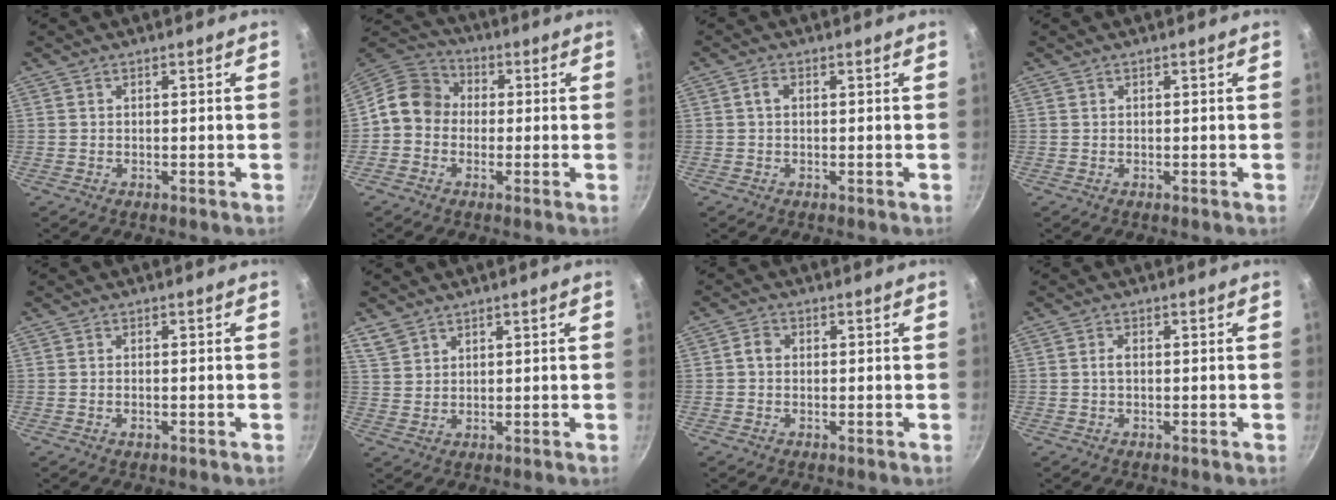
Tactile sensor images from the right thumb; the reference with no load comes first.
{"total": 9.5, "force": [-0.4, 8.3, 4.6], "torque": [-0.051, 0.030, -0.034]}
{"total": 1.4, "force": [0.1, 0.9, 1.0], "torque": [-0.020, 0.006, 0.002]}
{"total": 0.0}
{"total": 1.1, "force": [-0.4, 0.5, 0.9], "torque": [-0.019, 0.003, -0.008]}
{"total": 3.7, "force": [2.9, 2.1, 1.1], "torque": [-0.015, -0.002, 0.063]}
{"total": 2.1, "force": [0.1, 1.8, 1.2], "torque": [-0.017, 0.009, -0.003]}
{"total": 1.4, "force": [0.0, 0.8, 1.2], "torque": [-0.024, 0.005, -0.002]}